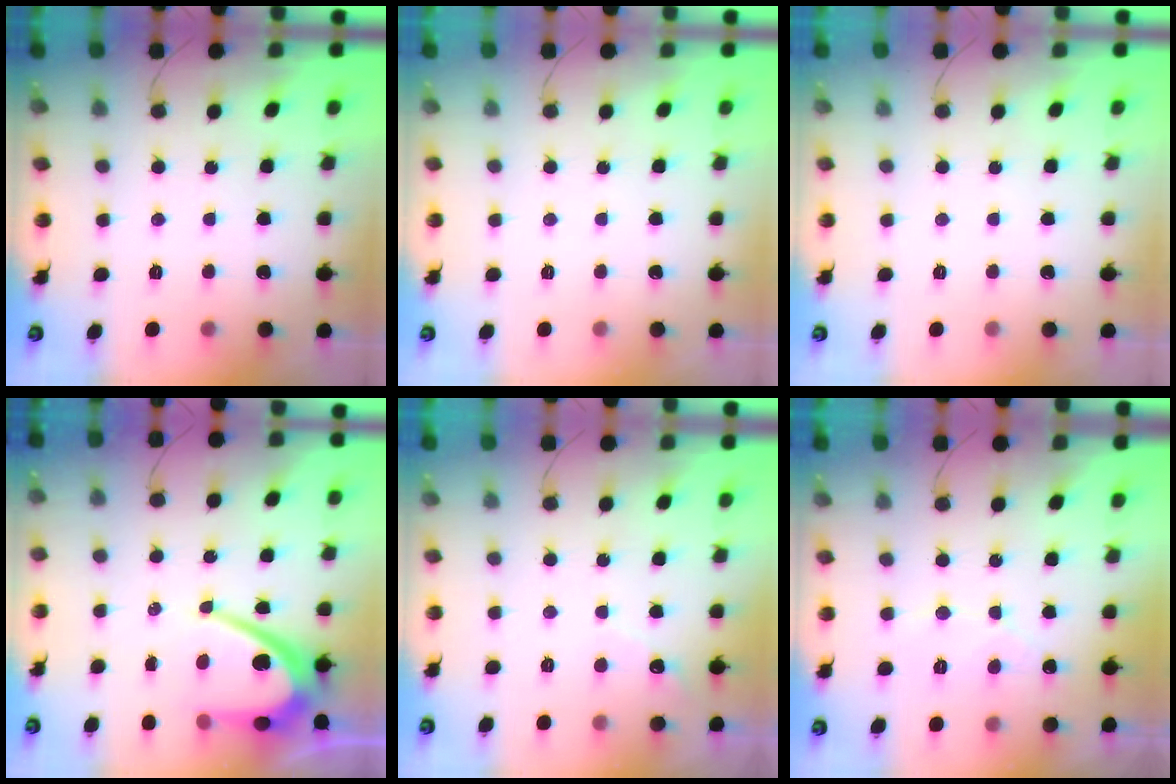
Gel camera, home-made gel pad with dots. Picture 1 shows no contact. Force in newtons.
{"total": 0.0}
{"total": 0.0}
{"total": 11.3, "press": 11.3, "slide": 0.9}
{"total": 2.9, "press": 2.9, "slide": 0.2}
{"total": 4.8, "press": 4.8, "slide": 0.3}